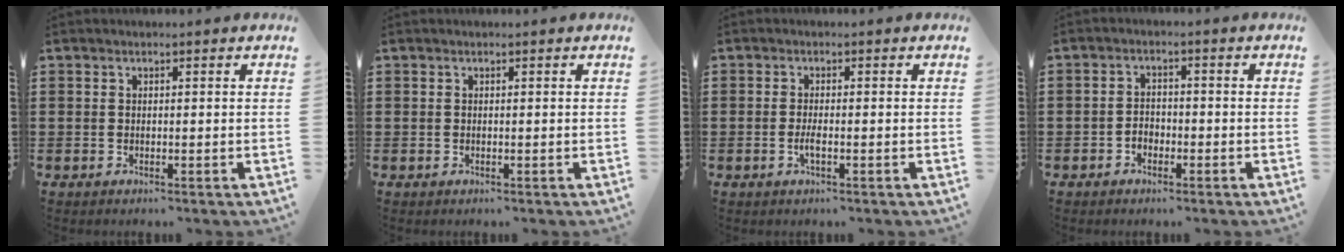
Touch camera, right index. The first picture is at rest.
{"total": 0.0}
{"total": 1.9, "force": [-0.7, 0.3, 1.7], "torque": [-0.039, -0.003, -0.015]}
{"total": 2.0, "force": [-1.2, 1.4, 0.7], "torque": [-0.018, 0.003, -0.027]}